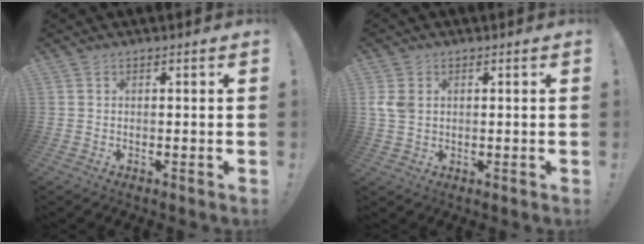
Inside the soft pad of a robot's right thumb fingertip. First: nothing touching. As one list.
[{"total": 4.4, "force": [1.3, 3.3, 2.6], "torque": [-0.044, -0.003, 0.025]}]